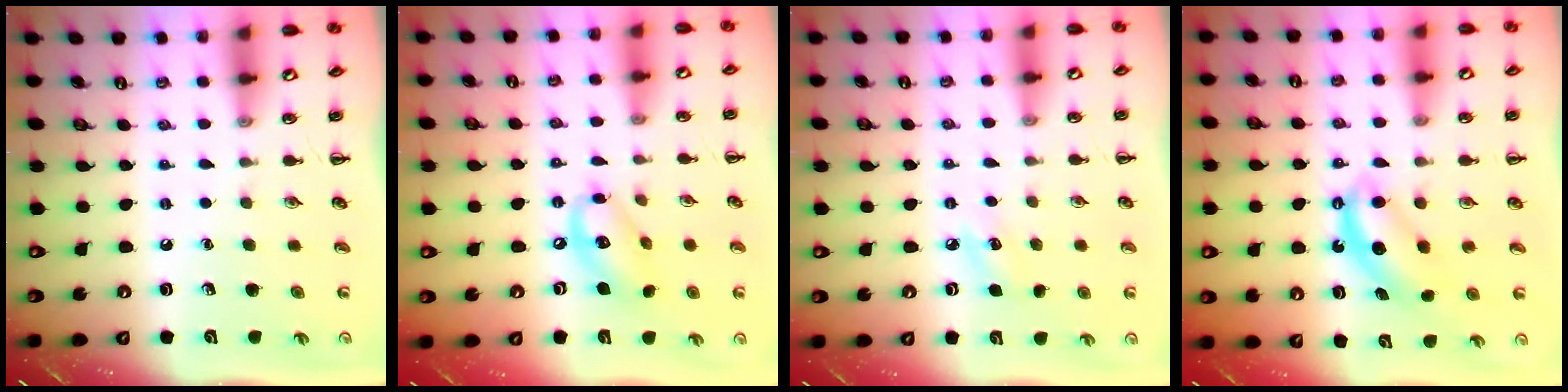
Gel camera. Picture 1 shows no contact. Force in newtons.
{"total": 12.6, "press": 12.3, "slide": 2.7}
{"total": 6.6, "press": 6.3, "slide": 1.7}
{"total": 6.7, "press": 6.6, "slide": 1.1}